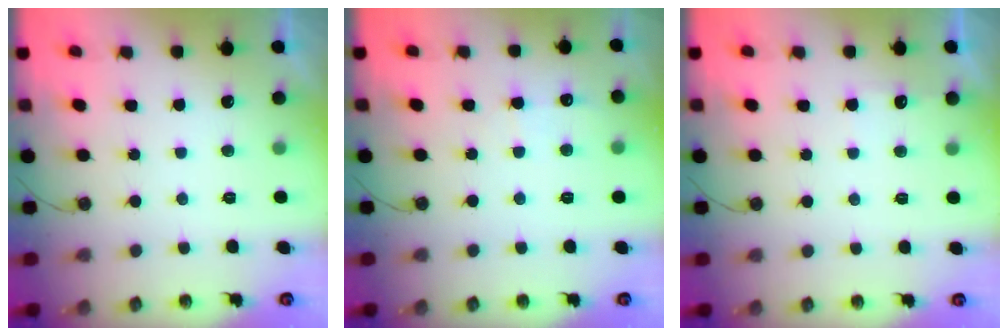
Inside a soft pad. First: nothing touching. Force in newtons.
{"total": 5.3, "press": 5.3, "slide": 0.6}
{"total": 3.8, "press": 3.8, "slide": 0.4}